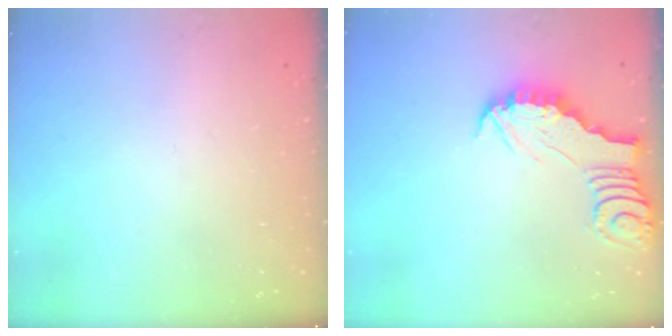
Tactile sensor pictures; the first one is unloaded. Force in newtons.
{"total": 2.7, "press": 2.7, "slide": 0.2}